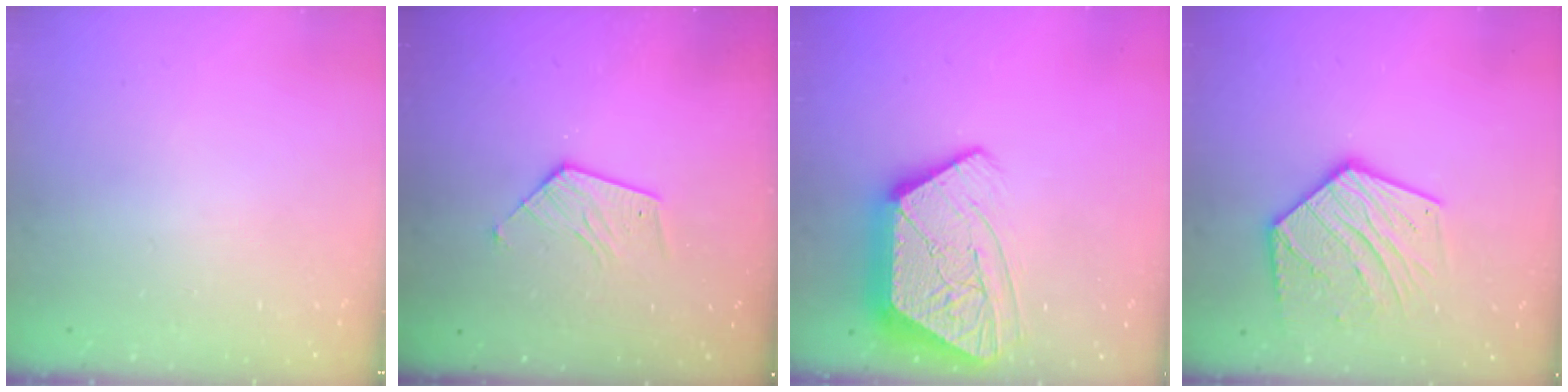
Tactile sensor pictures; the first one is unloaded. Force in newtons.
{"total": 7.8, "press": 7.8, "slide": 0.3}
{"total": 19.9, "press": 19.8, "slide": 1.5}
{"total": 16.9, "press": 16.9, "slide": 1.2}